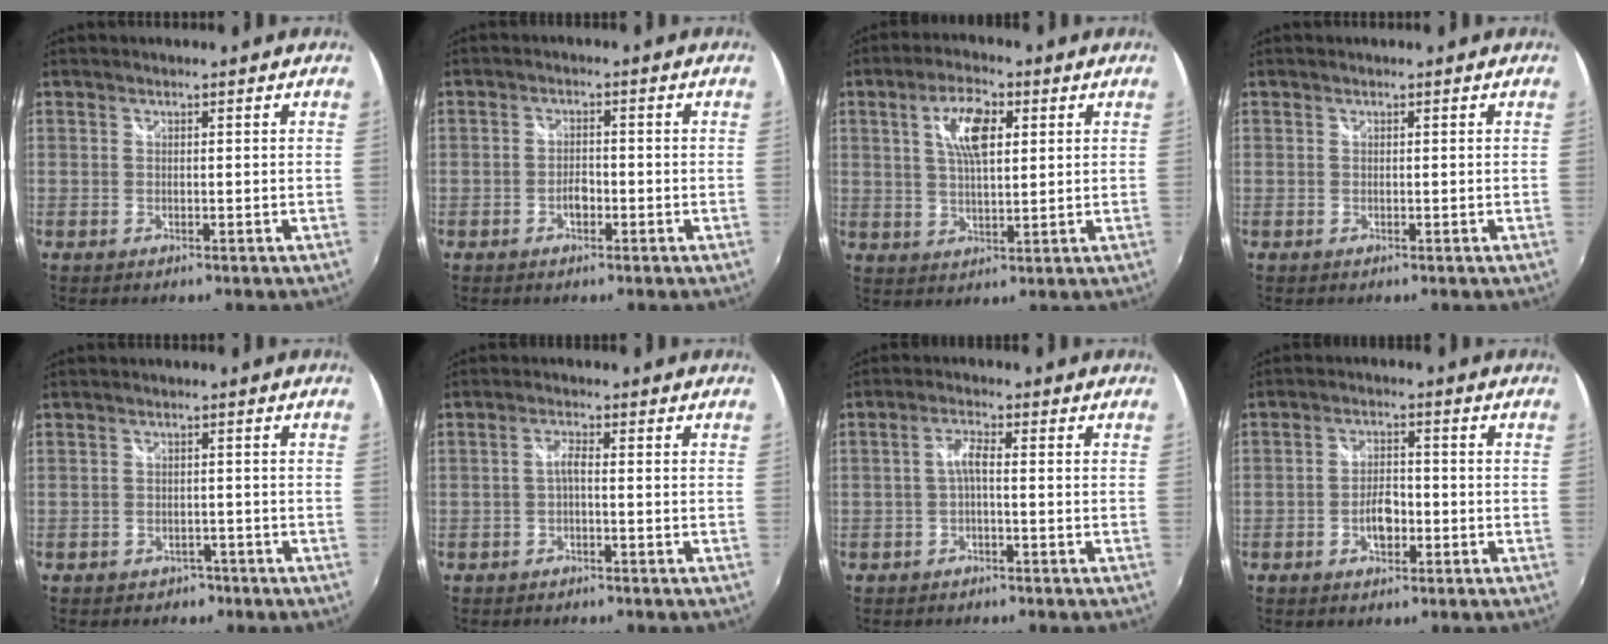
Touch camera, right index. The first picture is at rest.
{"total": 2.4, "force": [-1.2, 1.3, 1.6], "torque": [-0.031, 0.002, -0.022]}
{"total": 8.1, "force": [2.6, 3.3, 7.0], "torque": [-0.128, 0.011, 0.047]}
{"total": 0.0}
{"total": 3.7, "force": [-2.4, 2.6, 0.7], "torque": [-0.018, 0.002, -0.031]}
{"total": 1.9, "force": [-0.8, 0.2, 1.7], "torque": [-0.034, 0.005, -0.016]}
{"total": 2.6, "force": [-0.8, 0.3, 2.4], "torque": [-0.051, 0.006, -0.016]}
{"total": 4.7, "force": [-1.9, 2.5, 3.5], "torque": [-0.068, 0.004, -0.030]}